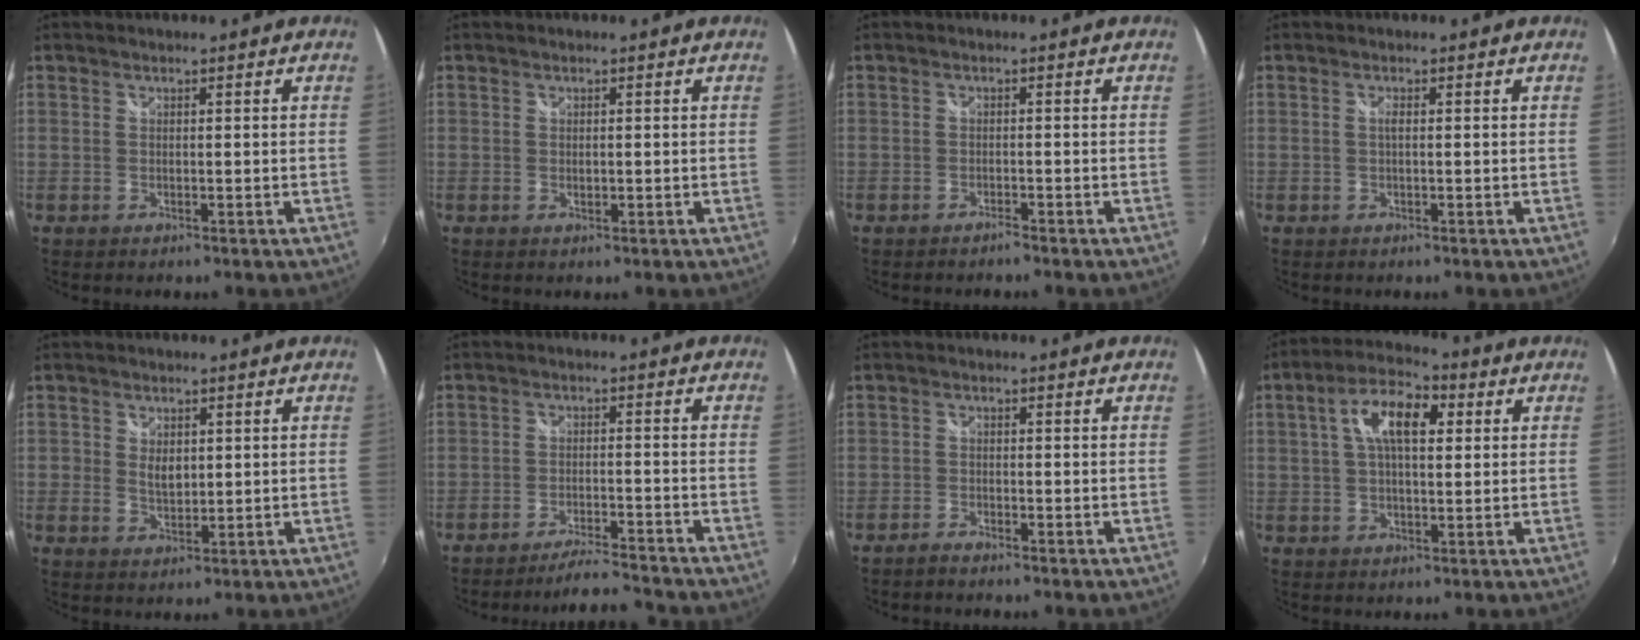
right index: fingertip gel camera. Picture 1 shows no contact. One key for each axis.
{"total": 0.9, "fx": -0.1, "fy": 0.6, "fz": 0.6, "tx": -0.014, "ty": -0.001, "tz": -0.001}
{"total": 1.2, "fx": -1.2, "fy": 0.1, "fz": 0.2, "tx": -0.007, "ty": -0.005, "tz": -0.024}
{"total": 0.9, "fx": 0.0, "fy": 0.0, "fz": 0.9, "tx": -0.016, "ty": 0.002, "tz": -0.002}
{"total": 3.5, "fx": 0.5, "fy": 2.5, "fz": 2.4, "tx": -0.040, "ty": -0.001, "tz": 0.009}
{"total": 8.2, "fx": -7.9, "fy": -0.1, "fz": 2.2, "tx": -0.058, "ty": 0.002, "tz": -0.121}
{"total": 1.6, "fx": -1.6, "fy": 0.2, "fz": 0.3, "tx": -0.015, "ty": -0.005, "tz": -0.033}
{"total": 9.8, "fx": 2.7, "fy": 2.4, "fz": 9.2, "tx": -0.172, "ty": 0.018, "tz": 0.045}